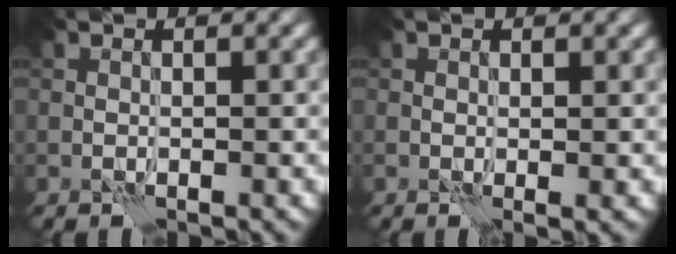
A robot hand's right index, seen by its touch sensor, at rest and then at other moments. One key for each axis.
{"total": 0.7, "fx": 0.2, "fy": 0.1, "fz": 0.6, "tx": -0.007, "ty": -0.002, "tz": 0.001}